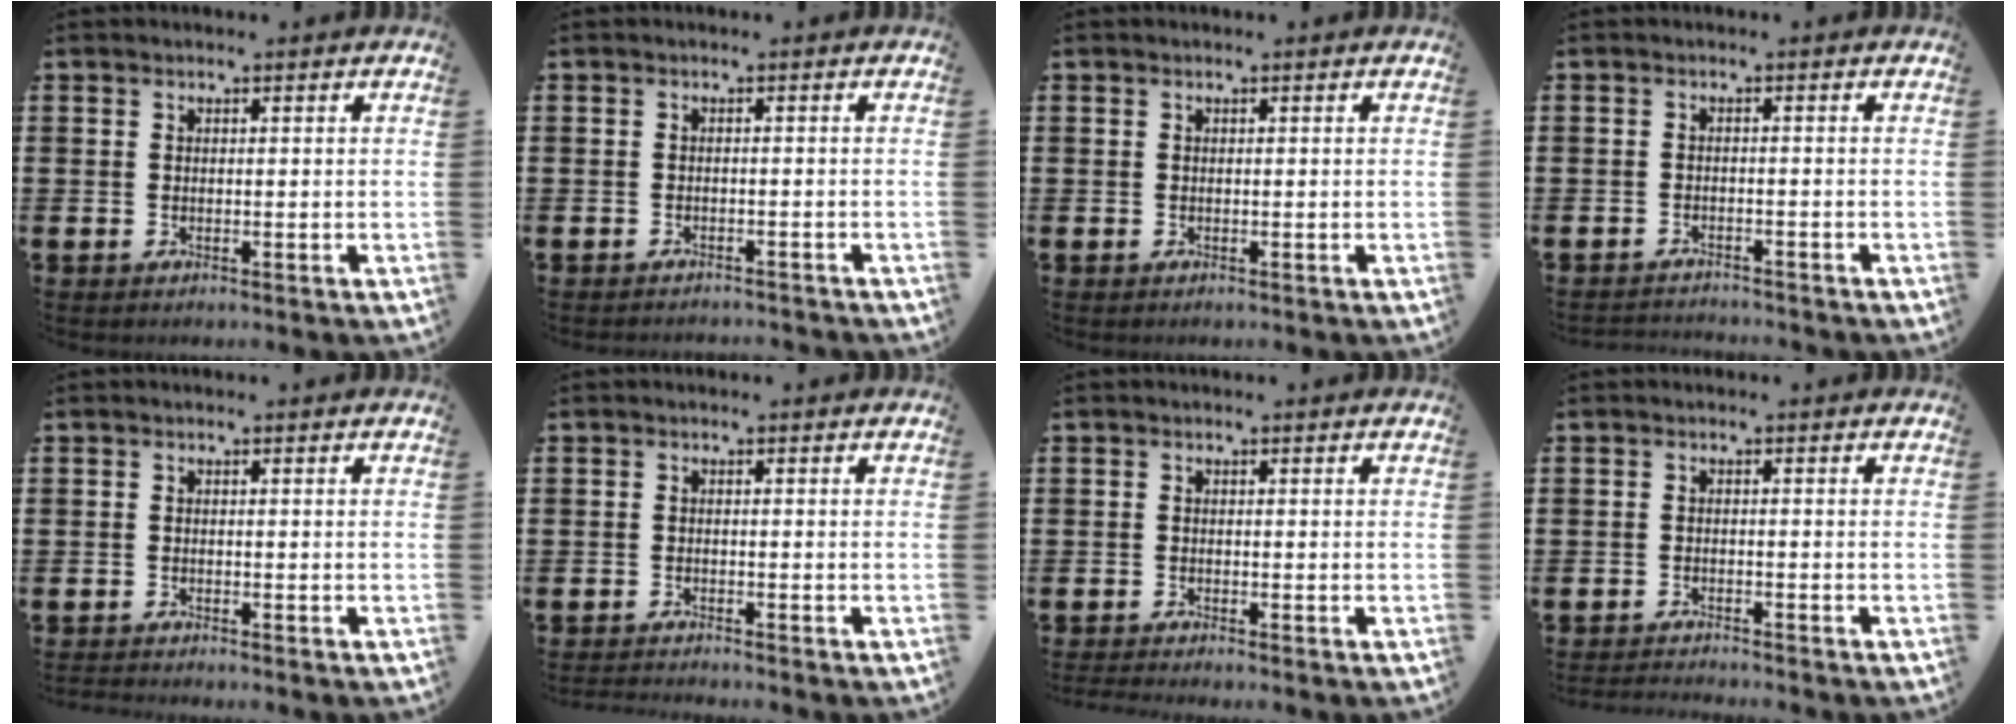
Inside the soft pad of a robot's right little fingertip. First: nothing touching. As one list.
[{"total": 0.8, "force": [-0.8, 0.0, 0.0], "torque": [-0.002, 0.000, -0.018]}, {"total": 0.0}, {"total": 1.3, "force": [-1.3, -0.1, -0.2], "torque": [-0.001, 0.004, -0.029]}, {"total": 0.6, "force": [-0.6, 0.0, 0.0], "torque": [-0.001, -0.002, -0.013]}, {"total": 1.0, "force": [-1.0, -0.1, 0.0], "torque": [-0.001, 0.000, -0.020]}, {"total": 0.8, "force": [-0.7, 0.0, 0.3], "torque": [-0.004, -0.002, -0.014]}, {"total": 1.3, "force": [-1.3, -0.1, 0.0], "torque": [-0.002, 0.002, -0.025]}]